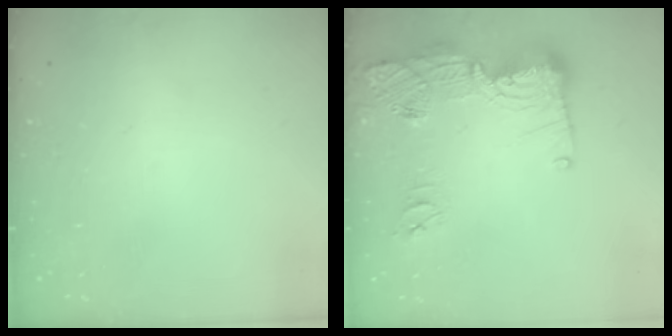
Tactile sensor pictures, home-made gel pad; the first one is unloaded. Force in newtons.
{"total": 17.6, "press": 17.3, "slide": 3.3}